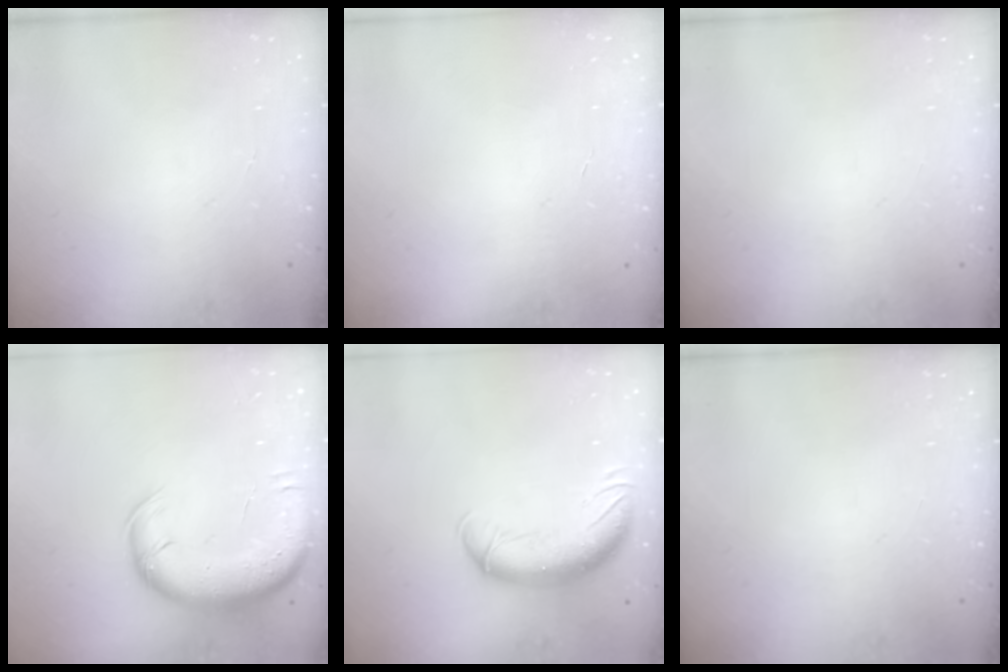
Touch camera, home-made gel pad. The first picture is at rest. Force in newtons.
{"total": 0.6, "press": 0.6, "slide": 0.2}
{"total": 0.0}
{"total": 13.2, "press": 12.8, "slide": 3.3}
{"total": 13.4, "press": 13.0, "slide": 3.2}
{"total": 0.0}